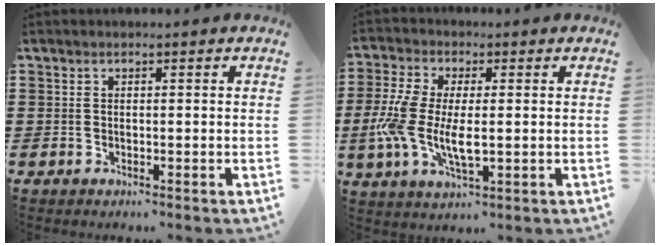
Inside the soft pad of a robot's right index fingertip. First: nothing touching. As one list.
[{"total": 8.9, "force": [-0.8, 4.1, 7.9], "torque": [-0.181, -0.007, -0.018]}]